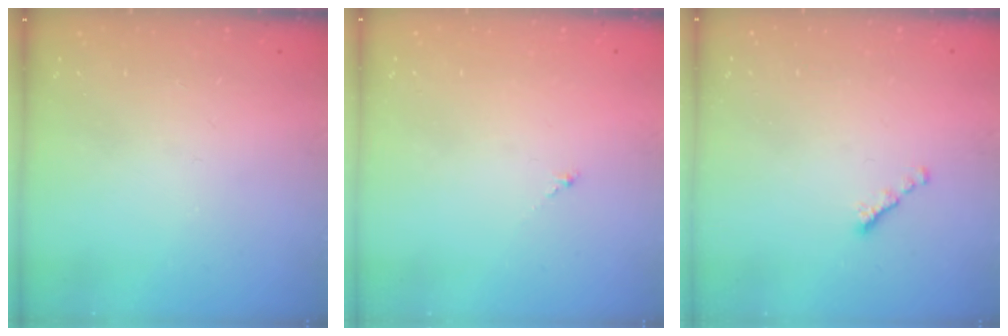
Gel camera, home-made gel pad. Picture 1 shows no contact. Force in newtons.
{"total": 0.0}
{"total": 1.5, "press": 1.4, "slide": 0.5}